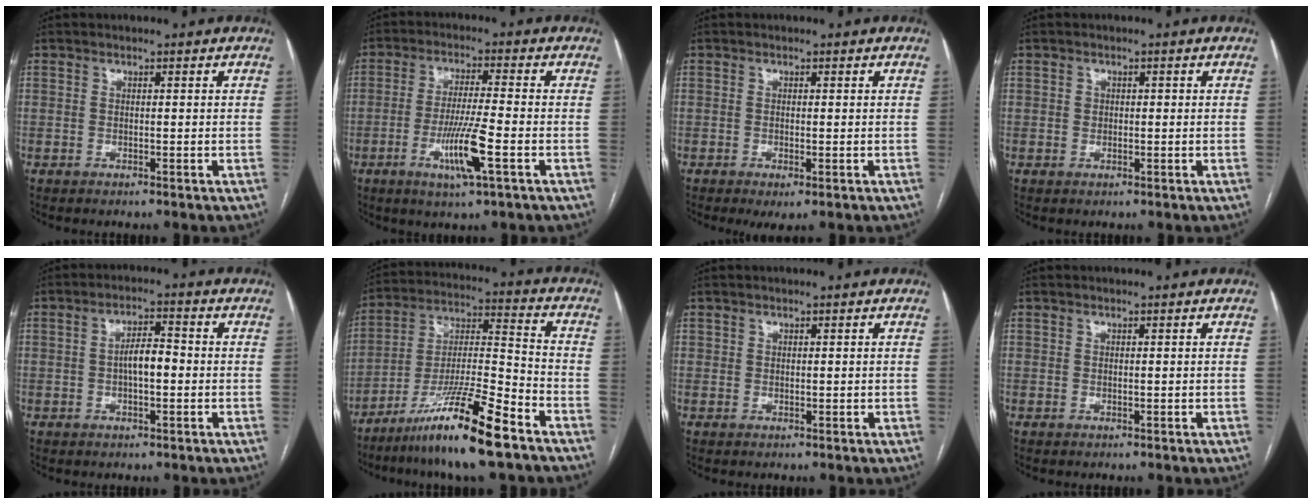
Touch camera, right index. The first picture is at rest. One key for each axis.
{"total": 8.5, "fx": -3.1, "fy": 0.0, "fz": 7.9, "tx": -0.150, "ty": -0.012, "tz": -0.057}
{"total": 2.1, "fx": -0.9, "fy": 0.5, "fz": 1.8, "tx": -0.027, "ty": -0.004, "tz": -0.009}
{"total": 1.2, "fx": 0.1, "fy": 1.0, "fz": 0.5, "tx": -0.009, "ty": 0.005, "tz": 0.002}
{"total": 4.5, "fx": -0.3, "fy": 1.6, "fz": 4.2, "tx": -0.076, "ty": 0.012, "tz": -0.007}
{"total": 15.9, "fx": -10.6, "fy": 0.6, "fz": 11.8, "tx": -0.230, "ty": -0.020, "tz": -0.190}
{"total": 0.7, "fx": 0.4, "fy": 0.6, "fz": 0.1, "tx": 0.008, "ty": 0.000, "tz": 0.005}
{"total": 0.0}